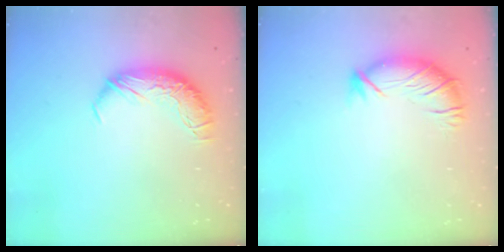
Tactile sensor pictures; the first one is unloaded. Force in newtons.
{"total": 3.1, "press": 2.1, "slide": 2.2}